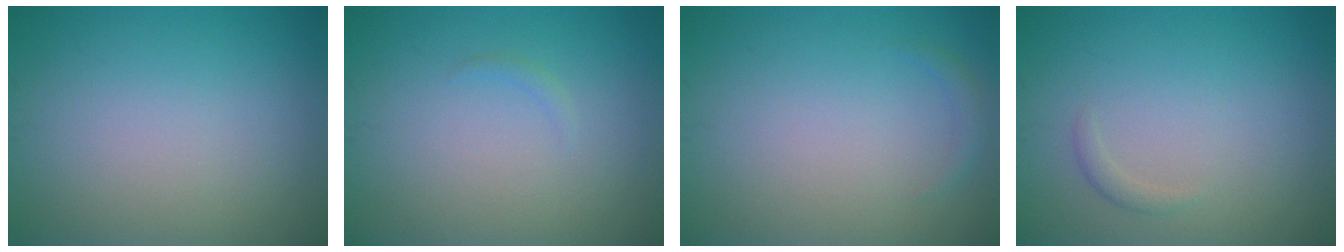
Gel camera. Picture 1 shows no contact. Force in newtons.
{"total": 0.5, "press": 0.5, "slide": 0.1}
{"total": 0.8, "press": 0.8, "slide": 0.1}
{"total": 0.8, "press": 0.8, "slide": 0.1}